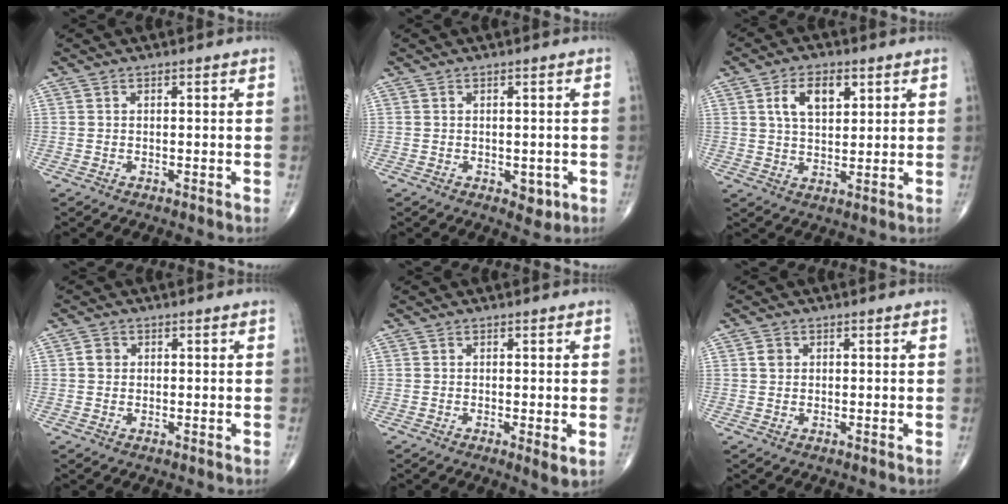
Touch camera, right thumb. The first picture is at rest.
{"total": 2.6, "force": [-0.7, 1.7, 1.8], "torque": [-0.005, 0.001, -0.003]}
{"total": 7.7, "force": [3.0, 4.3, 5.7], "torque": [-0.083, -0.008, 0.054]}
{"total": 1.6, "force": [0.2, 1.5, 0.6], "torque": [-0.006, 0.002, 0.001]}
{"total": 2.5, "force": [-0.4, 0.5, 2.4], "torque": [-0.043, -0.011, -0.010]}
{"total": 1.5, "force": [0.3, 1.3, 0.6], "torque": [-0.007, 0.000, 0.005]}